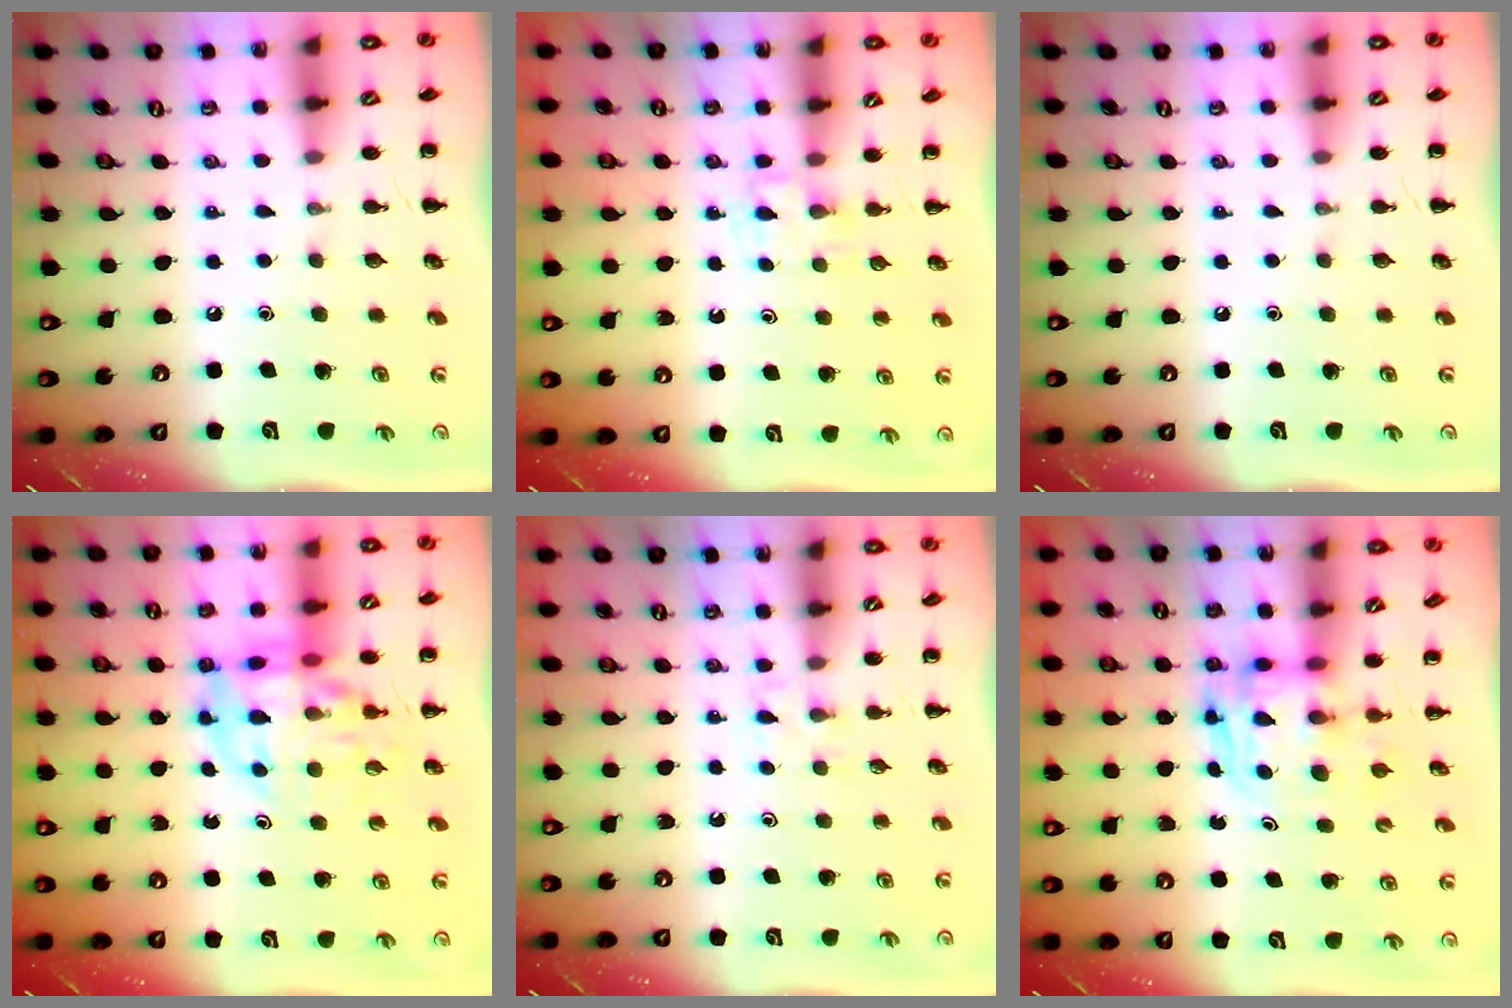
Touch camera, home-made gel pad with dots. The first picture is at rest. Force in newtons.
{"total": 3.4, "press": 3.2, "slide": 1.3}
{"total": 0.0}
{"total": 12.4, "press": 11.9, "slide": 3.5}
{"total": 2.2, "press": 2.0, "slide": 1.0}
{"total": 2.6, "press": 2.6, "slide": 0.2}